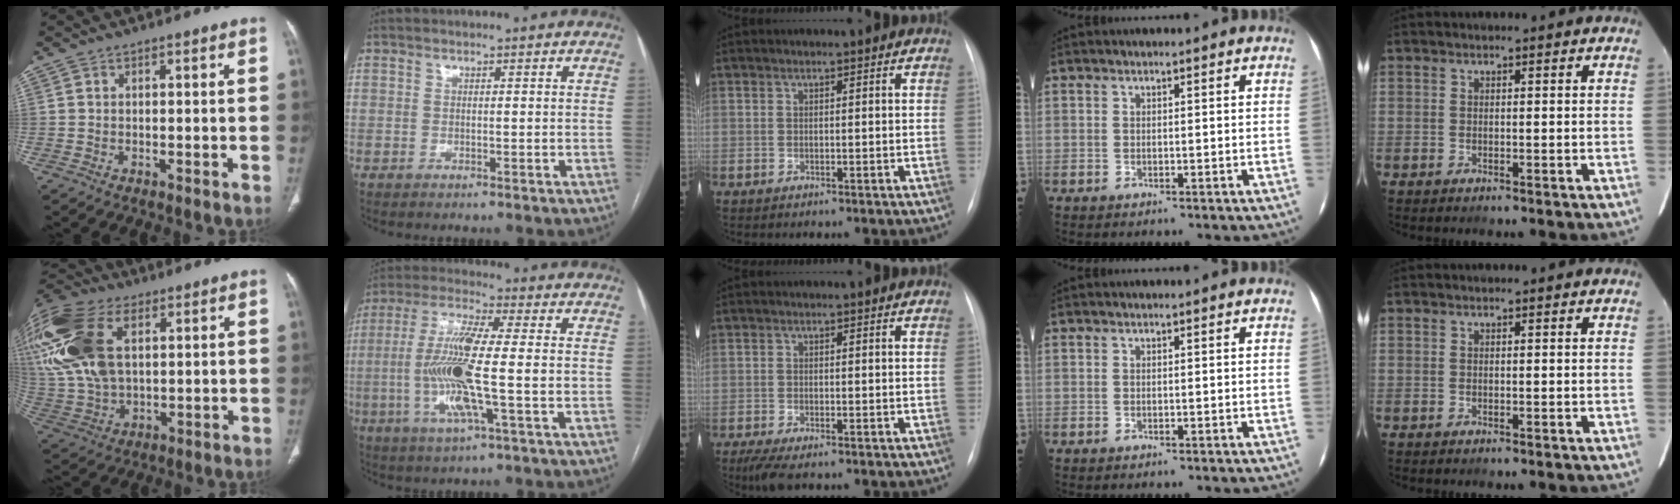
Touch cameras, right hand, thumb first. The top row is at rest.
{"thumb": {"total": 26.4, "force": [9.0, 15.5, 19.4], "torque": [-0.477, 0.016, 0.177]}, "index": {"total": 13.3, "force": [-1.9, 0.8, 13.1], "torque": [-0.268, -0.007, -0.043]}, "middle": {"total": 4.1, "force": [-3.0, 0.8, 2.6], "torque": [-0.051, -0.013, -0.050]}}